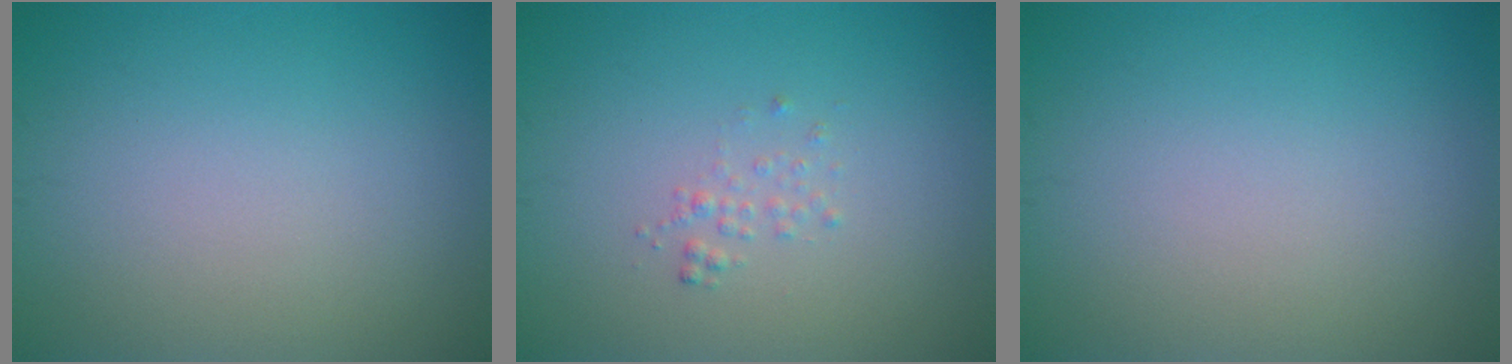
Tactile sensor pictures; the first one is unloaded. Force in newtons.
{"total": 0.9, "press": 0.9, "slide": 0.1}
{"total": 0.0}